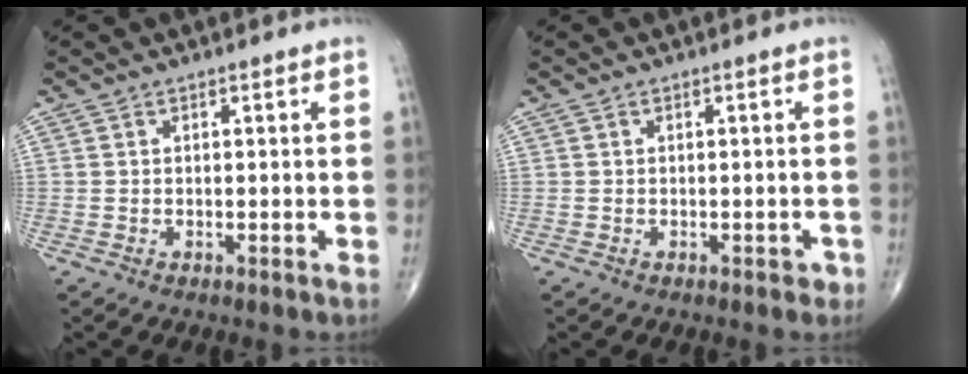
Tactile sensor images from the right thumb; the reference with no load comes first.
{"total": 1.2, "force": [-0.5, 1.0, 0.5], "torque": [0.002, 0.003, -0.004]}